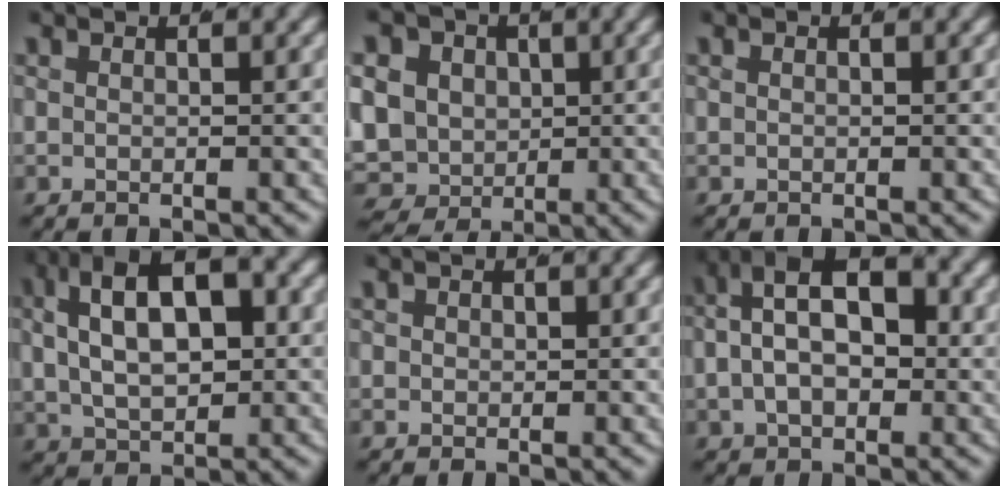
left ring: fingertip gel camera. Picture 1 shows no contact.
{"total": 13.6, "force": [-2.5, 12.5, 4.7], "torque": [-0.142, -0.059, -0.048]}
{"total": 0.0}
{"total": 9.2, "force": [1.4, 6.0, 6.8], "torque": [-0.121, 0.001, 0.018]}
{"total": 0.8, "force": [-0.2, 0.7, 0.2], "torque": [-0.013, -0.006, 0.001]}
{"total": 9.1, "force": [0.7, 6.2, 6.6], "torque": [-0.114, 0.005, -0.002]}